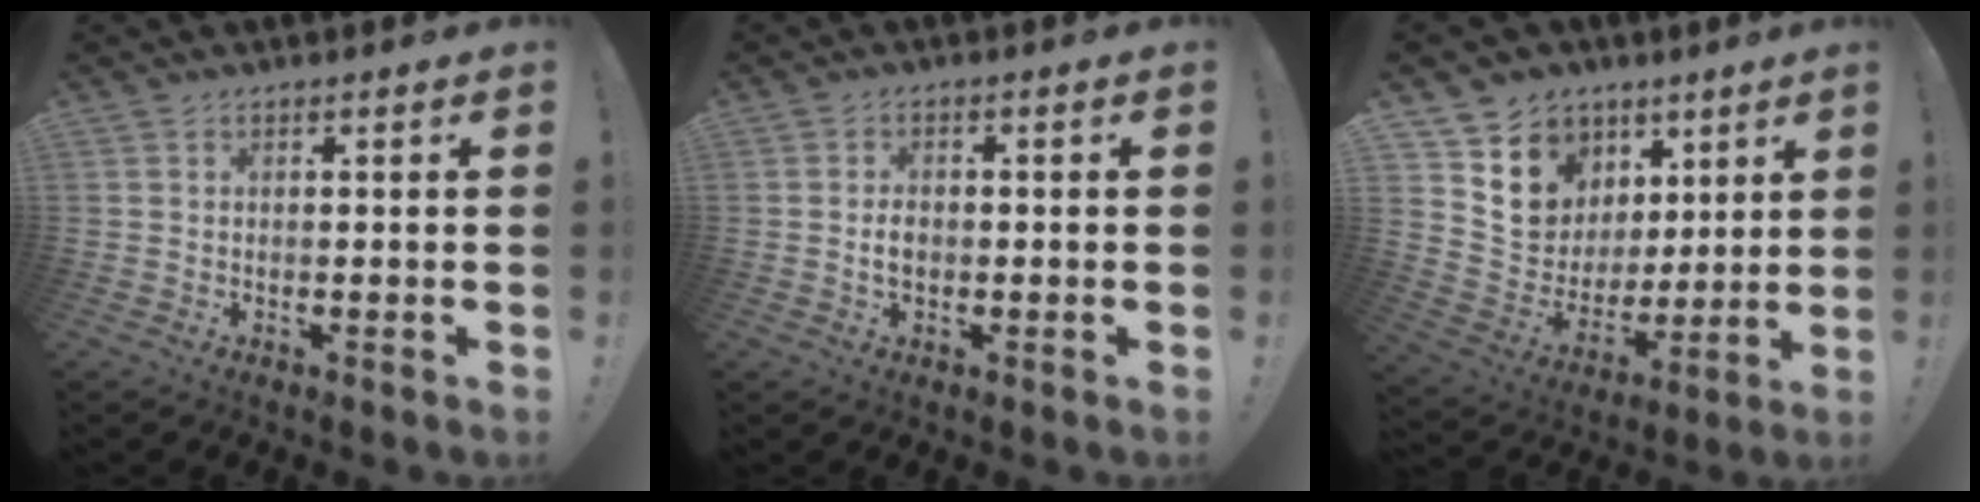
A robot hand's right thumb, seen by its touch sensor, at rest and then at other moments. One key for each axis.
{"total": 3.1, "fx": -0.7, "fy": 2.1, "fz": 2.2, "tx": -0.024, "ty": 0.000, "tz": -0.015}
{"total": 12.3, "fx": 7.1, "fy": 9.8, "fz": 2.0, "tx": -0.039, "ty": -0.061, "tz": 0.155}